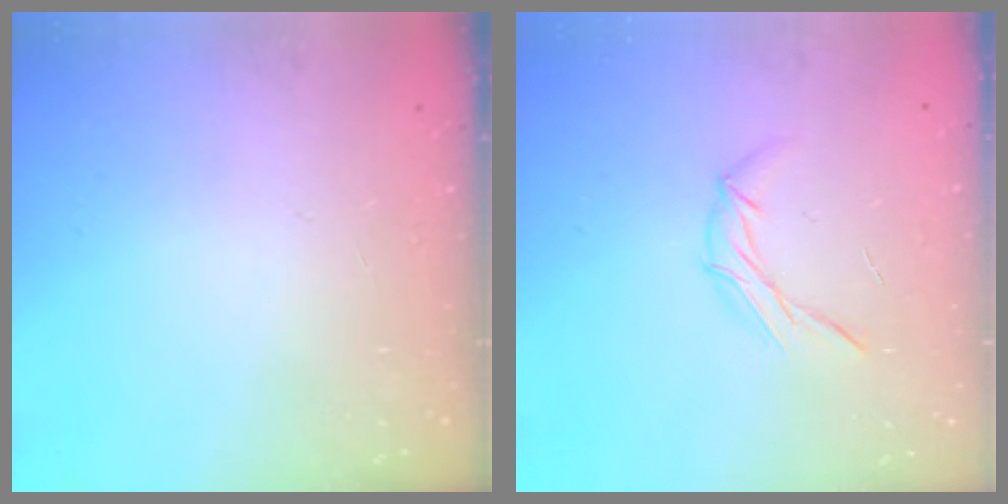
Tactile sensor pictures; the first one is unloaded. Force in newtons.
{"total": 6.6, "press": 6.6, "slide": 0.2}